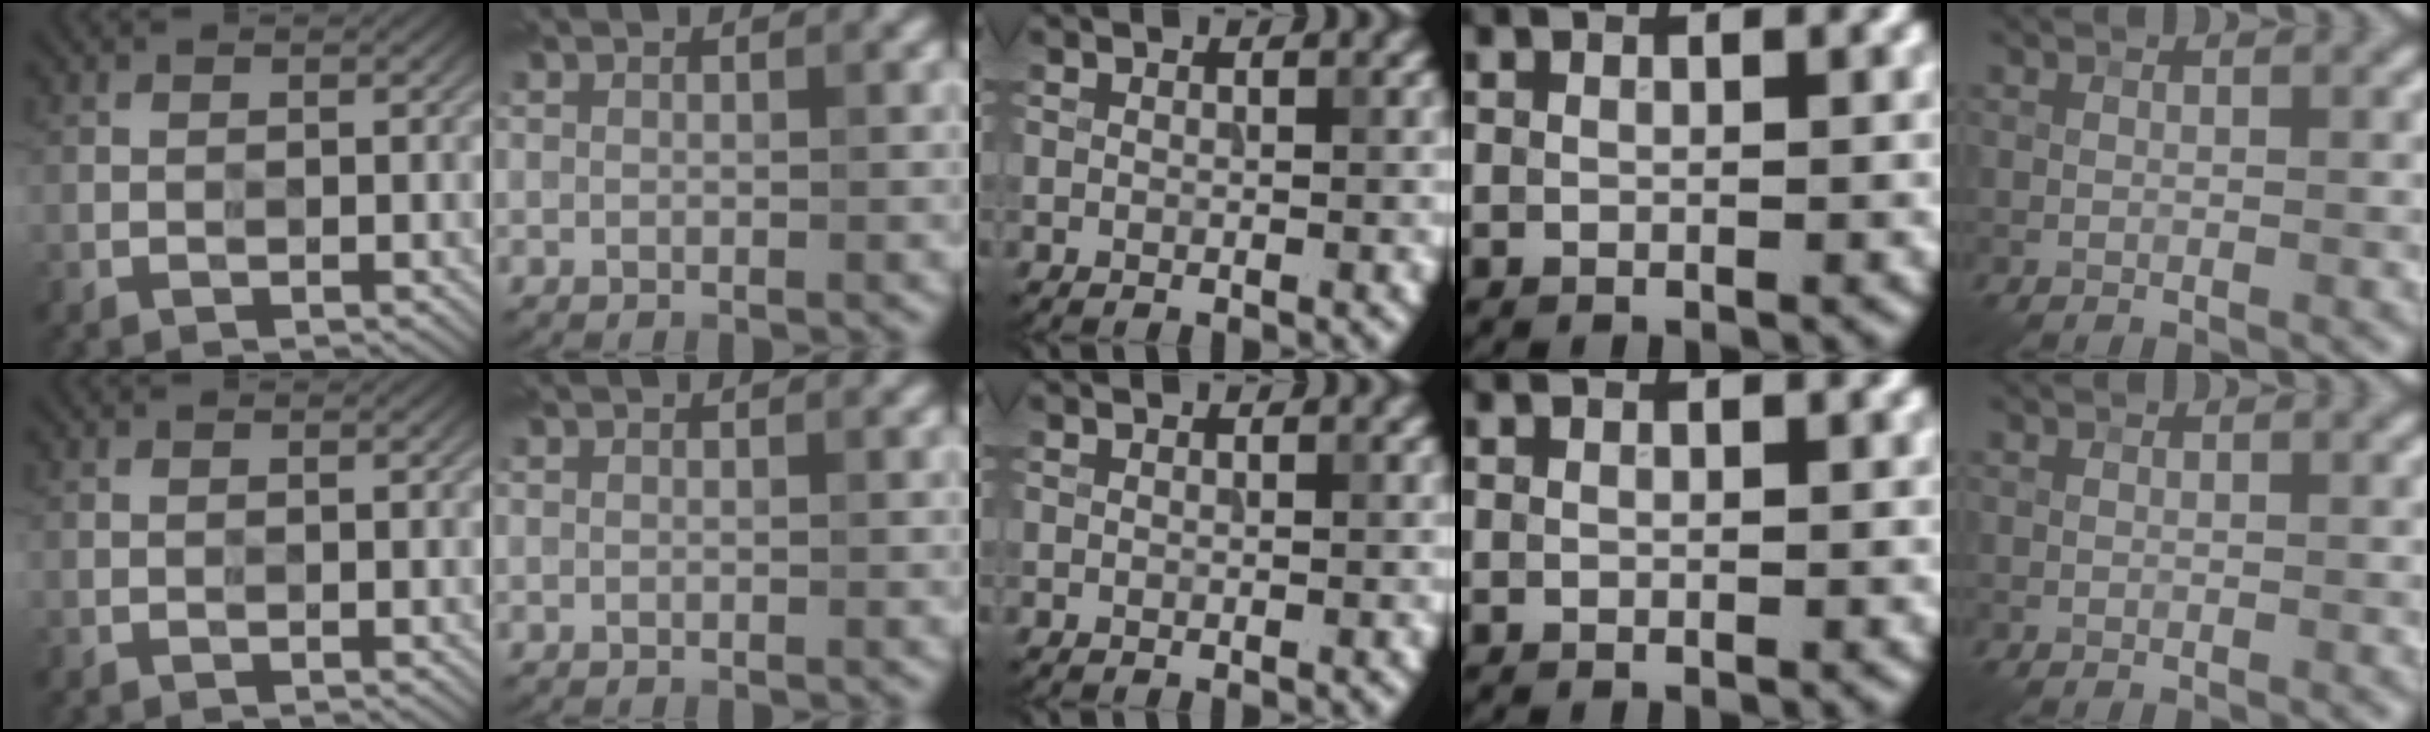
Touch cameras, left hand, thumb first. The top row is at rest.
{}